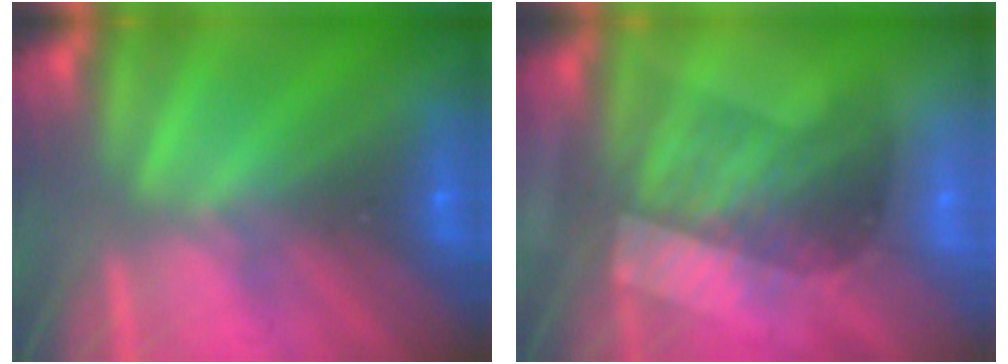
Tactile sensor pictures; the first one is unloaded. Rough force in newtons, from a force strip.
{"total": 3.3}